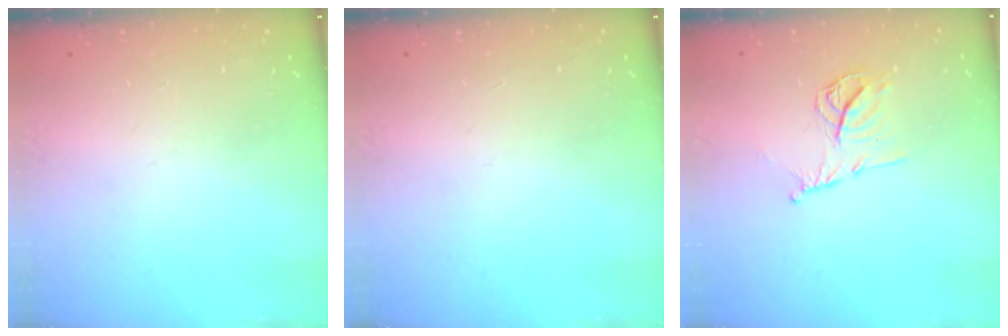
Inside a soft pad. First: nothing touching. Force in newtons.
{"total": 0.0}
{"total": 9.8, "press": 9.8, "slide": 0.6}